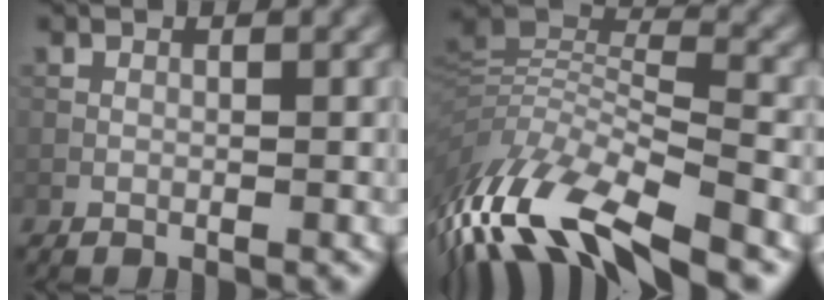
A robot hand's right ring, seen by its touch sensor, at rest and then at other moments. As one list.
[{"total": 14.1, "force": [-8.5, 4.7, 10.2], "torque": [-0.220, 0.008, -0.157]}]